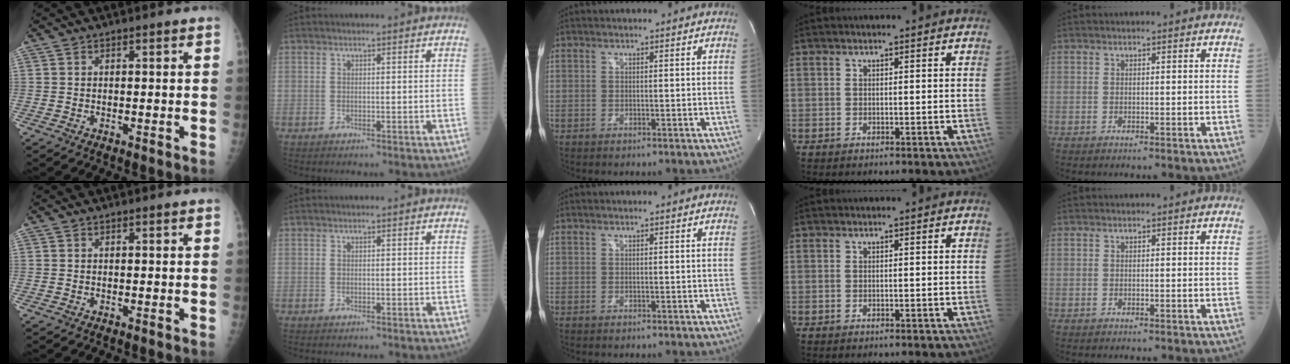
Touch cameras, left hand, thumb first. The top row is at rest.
{}